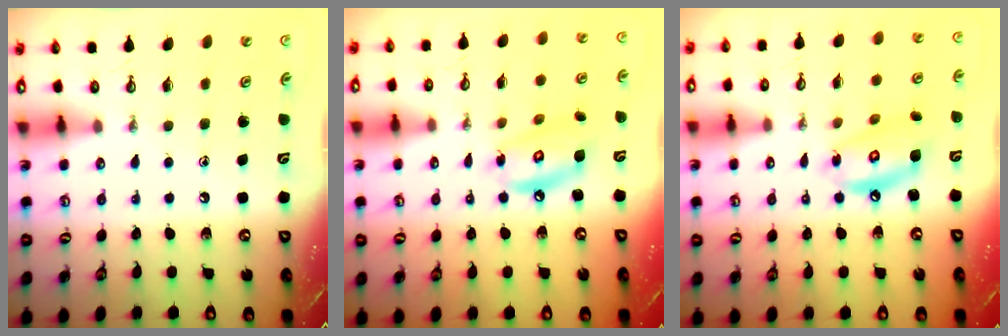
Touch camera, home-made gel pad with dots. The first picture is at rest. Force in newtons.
{"total": 9.9, "press": 9.8, "slide": 0.8}
{"total": 11.2, "press": 11.2, "slide": 1.0}